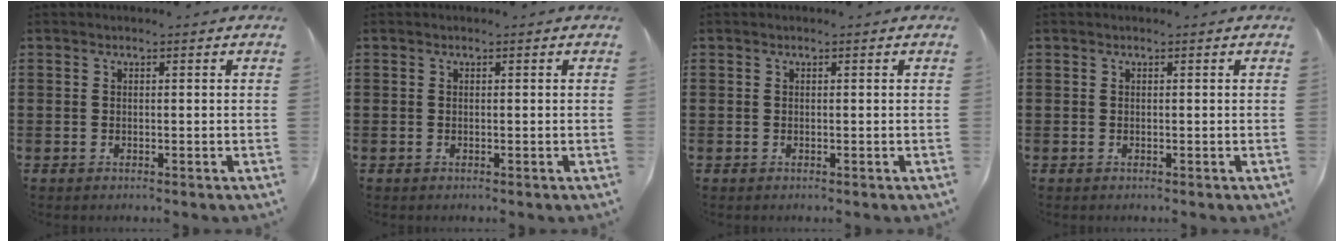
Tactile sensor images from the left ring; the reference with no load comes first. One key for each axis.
{"total": 0.0}
{"total": 0.0}
{"total": 0.0}